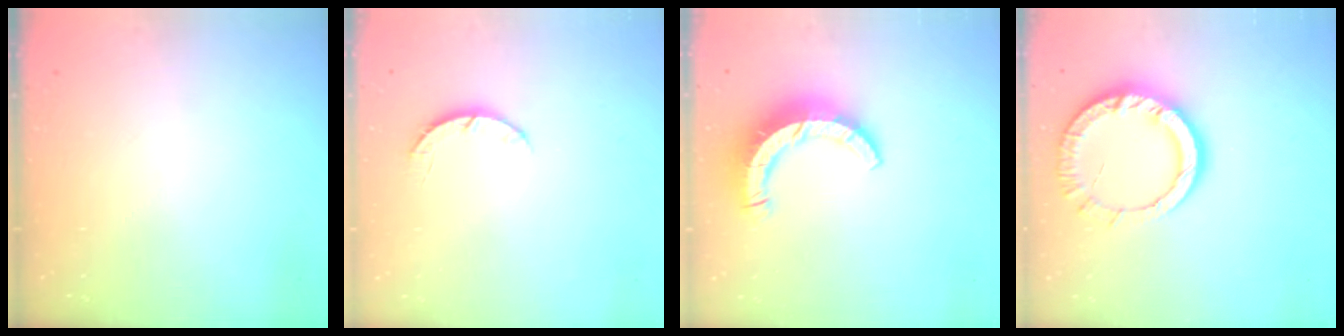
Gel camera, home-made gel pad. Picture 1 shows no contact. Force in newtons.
{"total": 3.2, "press": 3.2, "slide": 0.4}
{"total": 9.6, "press": 9.6, "slide": 1.0}
{"total": 11.9, "press": 11.8, "slide": 1.9}